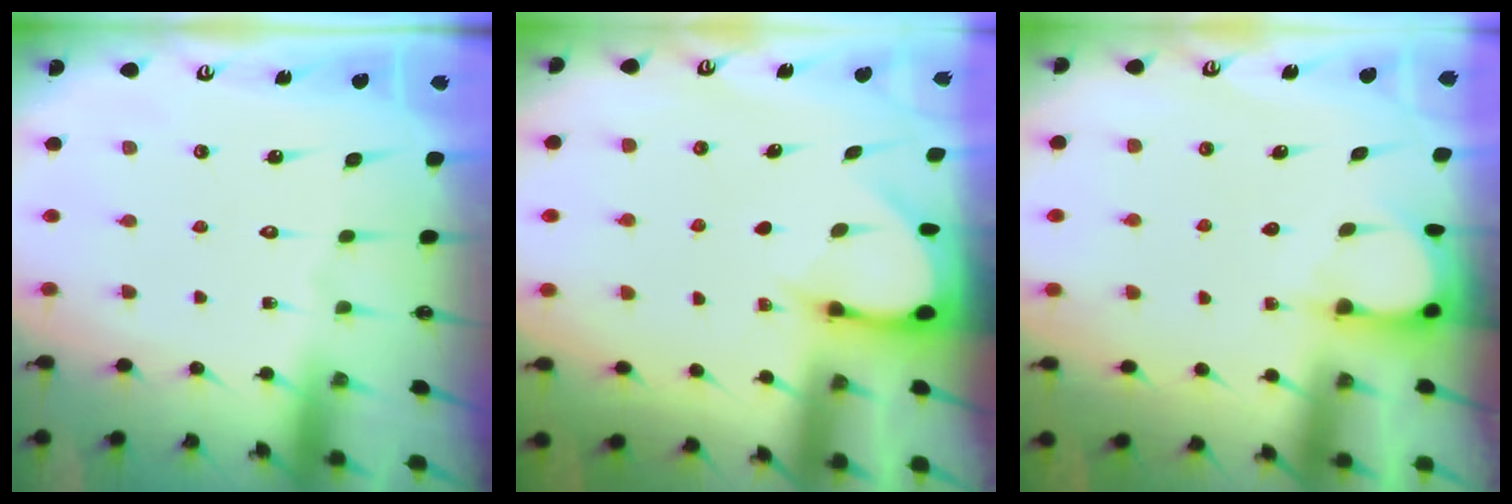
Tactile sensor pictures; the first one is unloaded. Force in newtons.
{"total": 3.7, "press": 3.7, "slide": 0.3}
{"total": 4.2, "press": 4.2, "slide": 0.4}